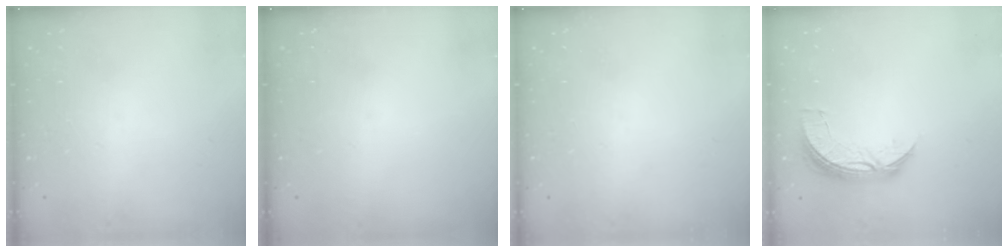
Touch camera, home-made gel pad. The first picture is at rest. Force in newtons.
{"total": 0.0}
{"total": 0.0}
{"total": 7.7, "press": 7.7, "slide": 0.7}